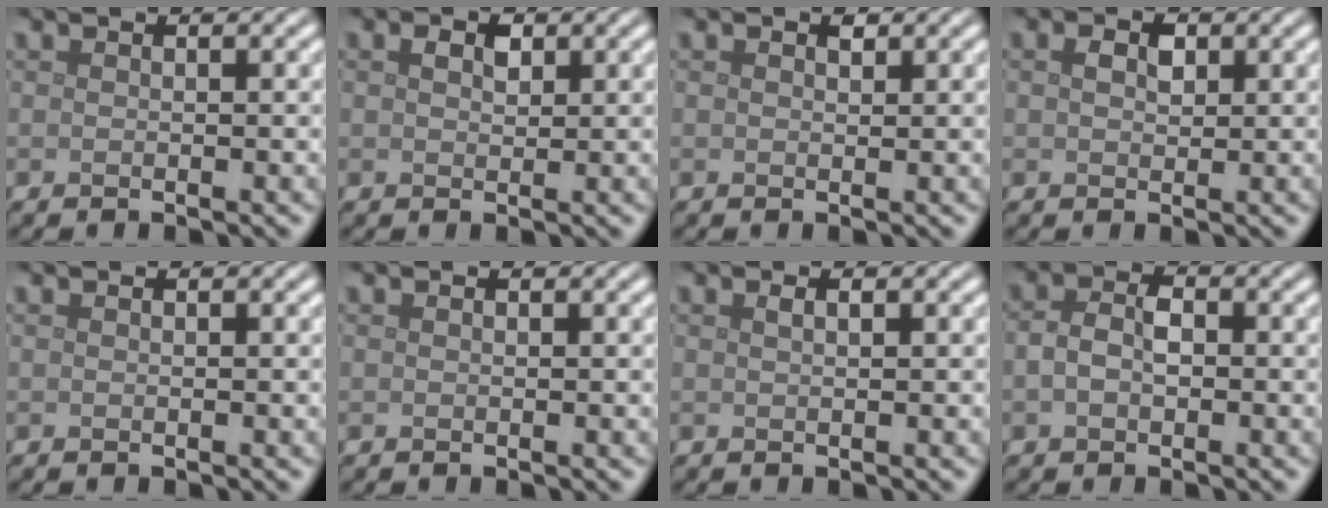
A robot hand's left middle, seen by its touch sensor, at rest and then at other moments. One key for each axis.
{"total": 1.5, "fx": 0.6, "fy": 0.9, "fz": 1.0, "tx": -0.018, "ty": 0.001, "tz": 0.011}
{"total": 0.7, "fx": 0.4, "fy": 0.4, "fz": 0.4, "tx": -0.007, "ty": -0.001, "tz": 0.006}
{"total": 1.8, "fx": 0.5, "fy": 1.1, "fz": 1.2, "tx": -0.024, "ty": 0.001, "tz": 0.008}
{"total": 0.0}
{"total": 0.0}
{"total": 0.7, "fx": 0.3, "fy": 0.2, "fz": 0.5, "tx": -0.011, "ty": 0.002, "tz": 0.005}
{"total": 2.4, "fx": -0.1, "fy": 1.5, "fz": 1.9, "tx": -0.040, "ty": 0.004, "tz": -0.006}